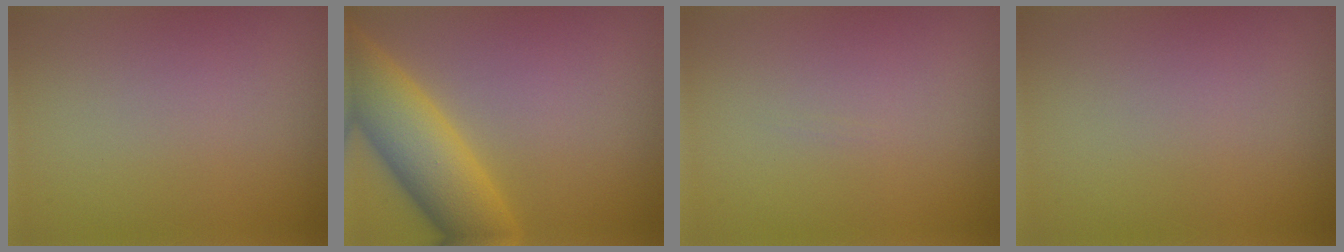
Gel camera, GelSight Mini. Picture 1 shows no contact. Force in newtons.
{"total": 7.2, "press": 7.2, "slide": 0.2}
{"total": 0.0}
{"total": 0.0}